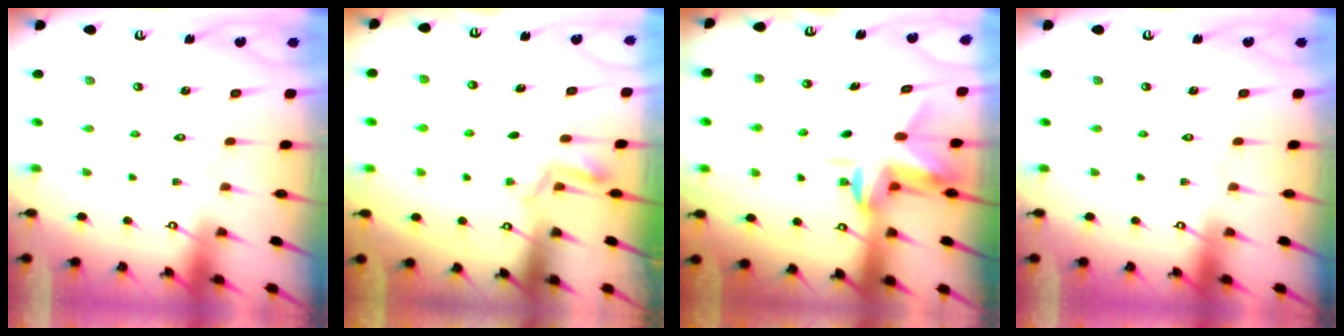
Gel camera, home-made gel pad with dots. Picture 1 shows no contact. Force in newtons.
{"total": 2.7, "press": 2.4, "slide": 1.2}
{"total": 5.8, "press": 5.7, "slide": 1.0}
{"total": 0.0}